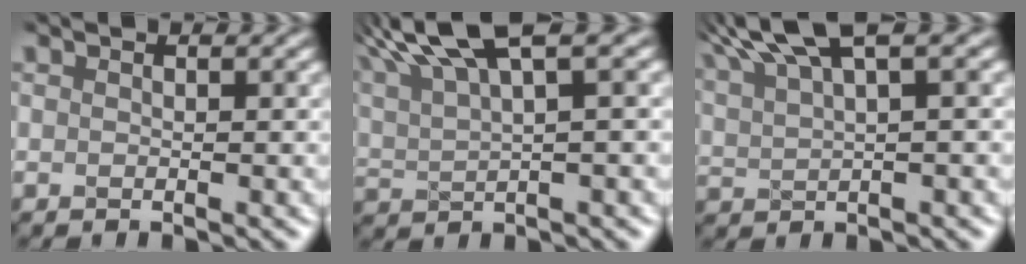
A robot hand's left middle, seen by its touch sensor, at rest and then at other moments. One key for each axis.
{"total": 7.4, "fx": 4.9, "fy": 1.4, "fz": 5.3, "tx": -0.120, "ty": 0.028, "tz": 0.114}
{"total": 6.0, "fx": 4.1, "fy": 1.1, "fz": 4.2, "tx": -0.101, "ty": 0.026, "tz": 0.102}